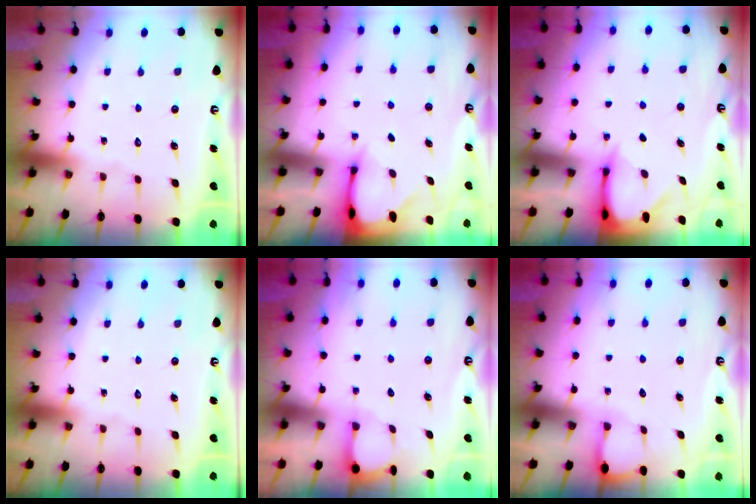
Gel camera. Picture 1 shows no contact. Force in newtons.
{"total": 2.1, "press": 2.1, "slide": 0.1}
{"total": 3.4, "press": 3.4, "slide": 0.3}
{"total": 0.0}
{"total": 2.0, "press": 2.0, "slide": 0.2}
{"total": 2.5, "press": 2.4, "slide": 0.4}